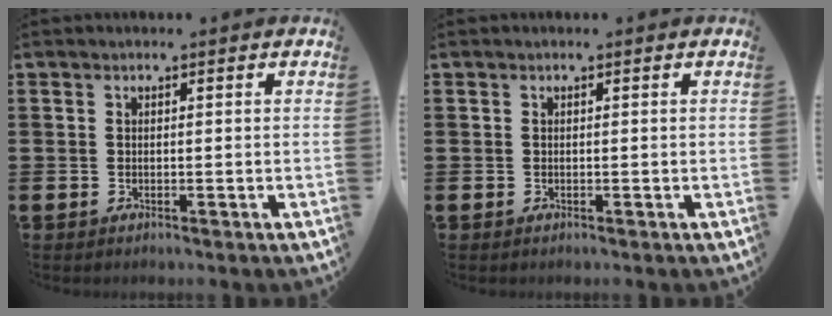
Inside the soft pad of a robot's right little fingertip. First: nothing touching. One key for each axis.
{"total": 0.0}